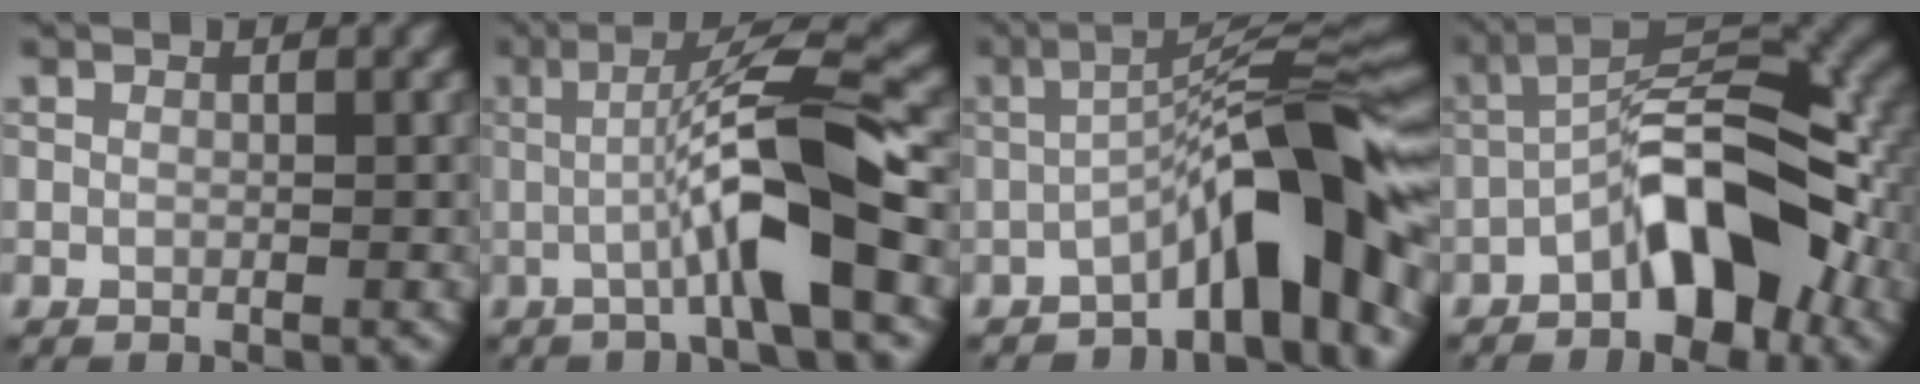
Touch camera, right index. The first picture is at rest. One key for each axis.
{"total": 8.3, "fx": -1.2, "fy": 1.1, "fz": 8.1, "tx": -0.126, "ty": 0.014, "tz": -0.028}
{"total": 9.0, "fx": -3.6, "fy": 1.6, "fz": 8.1, "tx": -0.106, "ty": 0.022, "tz": -0.067}
{"total": 9.1, "fx": -3.6, "fy": 3.9, "fz": 7.4, "tx": -0.101, "ty": 0.029, "tz": -0.069}